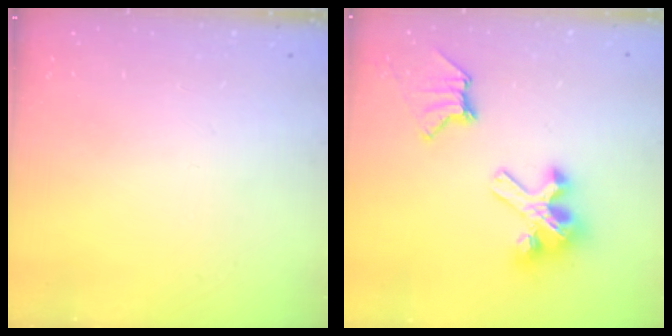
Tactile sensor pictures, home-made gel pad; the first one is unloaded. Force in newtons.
{"total": 17.1, "press": 17.1, "slide": 0.6}